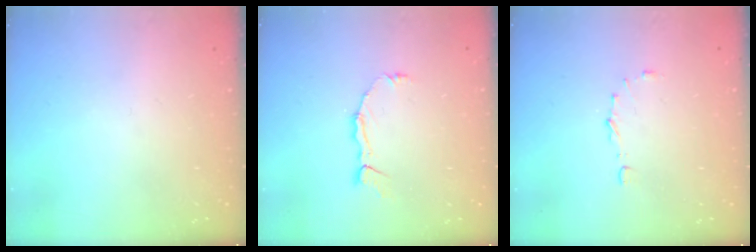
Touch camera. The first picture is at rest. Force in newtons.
{"total": 3.6, "press": 3.6, "slide": 0.2}
{"total": 4.6, "press": 4.5, "slide": 0.6}